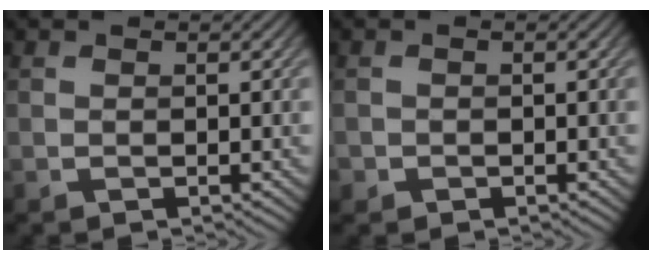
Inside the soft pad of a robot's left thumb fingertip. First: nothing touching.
{"total": 0.9, "force": [-0.4, 0.8, -0.1], "torque": [0.006, -0.004, -0.012]}